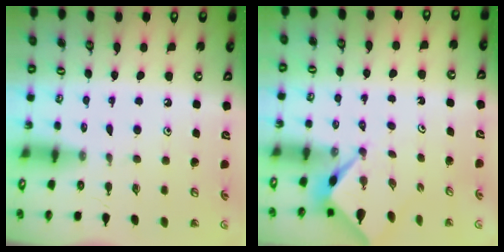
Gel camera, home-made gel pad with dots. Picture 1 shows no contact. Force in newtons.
{"total": 2.5, "press": 2.4, "slide": 0.3}